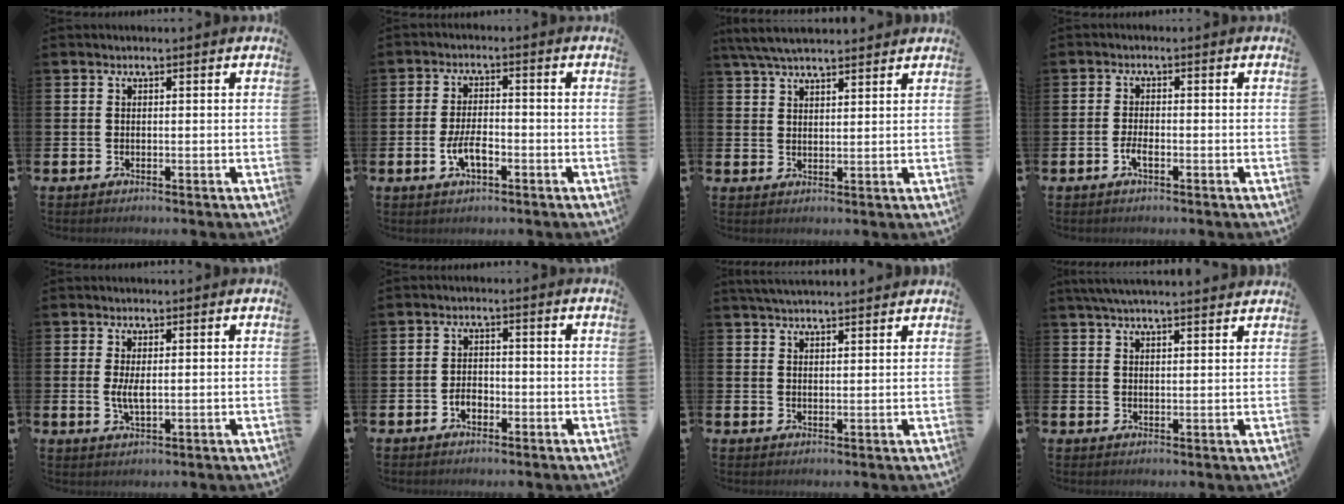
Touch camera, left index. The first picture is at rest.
{"total": 4.3, "force": [-1.5, 2.0, 3.5], "torque": [-0.060, 0.001, -0.031]}
{"total": 5.4, "force": [4.9, 1.3, 2.0], "torque": [-0.045, -0.012, 0.089]}
{"total": 1.9, "force": [-0.8, 0.7, 1.5], "torque": [-0.029, 0.002, -0.016]}
{"total": 2.6, "force": [0.3, 0.9, 2.4], "torque": [-0.039, -0.001, 0.002]}
{"total": 2.1, "force": [-1.0, 1.4, 1.2], "torque": [-0.016, 0.002, -0.024]}
{"total": 3.4, "force": [3.3, 0.3, 0.7], "torque": [-0.016, -0.011, 0.061]}
{"total": 4.2, "force": [3.9, 0.1, 1.4], "torque": [-0.039, -0.006, 0.073]}